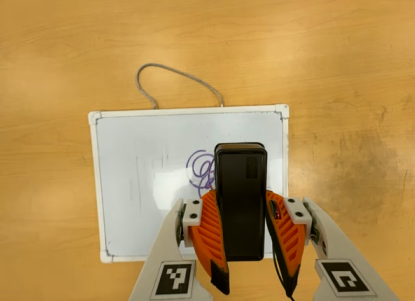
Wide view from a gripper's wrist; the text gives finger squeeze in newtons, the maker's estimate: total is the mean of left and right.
{"total": 8.0, "left": 6.5, "right": 9.5}